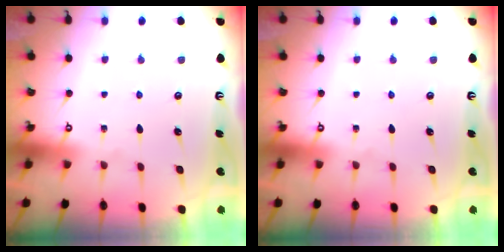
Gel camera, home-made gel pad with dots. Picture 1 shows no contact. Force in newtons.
{"total": 0.0}